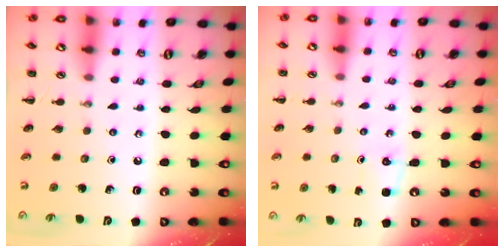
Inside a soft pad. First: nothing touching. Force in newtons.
{"total": 2.4, "press": 2.3, "slide": 0.7}